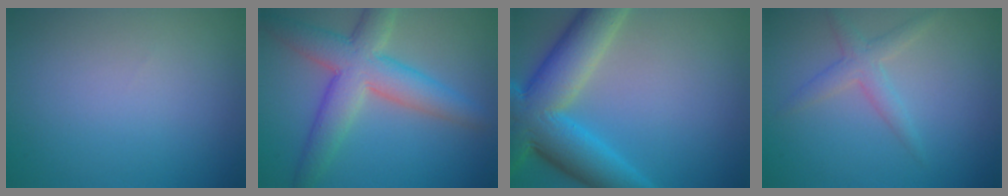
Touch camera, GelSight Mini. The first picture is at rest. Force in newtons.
{"total": 7.0, "press": 7.0, "slide": 0.2}
{"total": 10.4, "press": 10.4, "slide": 0.5}
{"total": 2.2, "press": 2.2, "slide": 0.1}